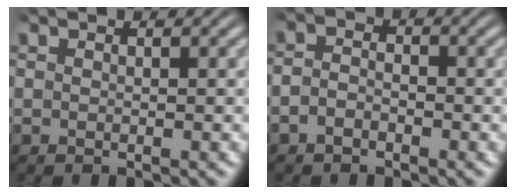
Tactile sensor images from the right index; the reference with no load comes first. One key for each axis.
{"total": 2.0, "fx": -1.3, "fy": 1.2, "fz": 0.9, "tx": -0.024, "ty": -0.010, "tz": -0.022}